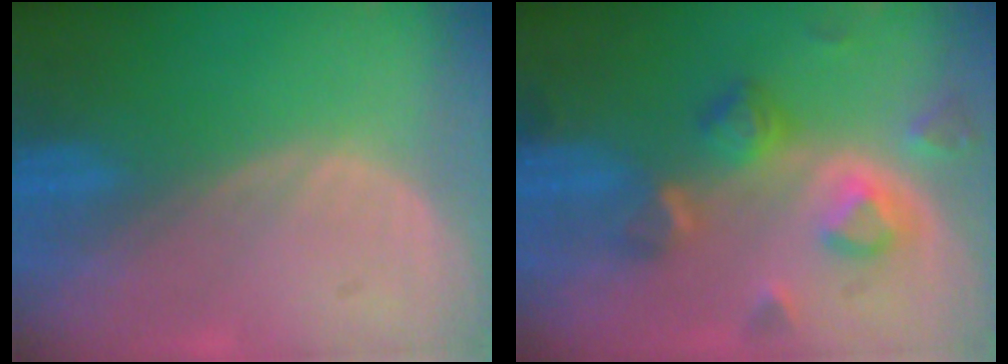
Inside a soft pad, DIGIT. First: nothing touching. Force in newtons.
{"total": 7.7, "press": 7.1, "slide": 3.0}